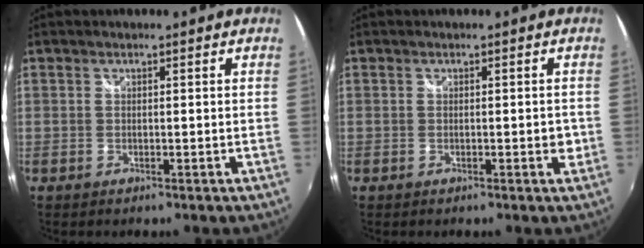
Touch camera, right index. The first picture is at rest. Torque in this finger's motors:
{"motor_torque": [1.34, 0.80, 0.00, 0.00]}